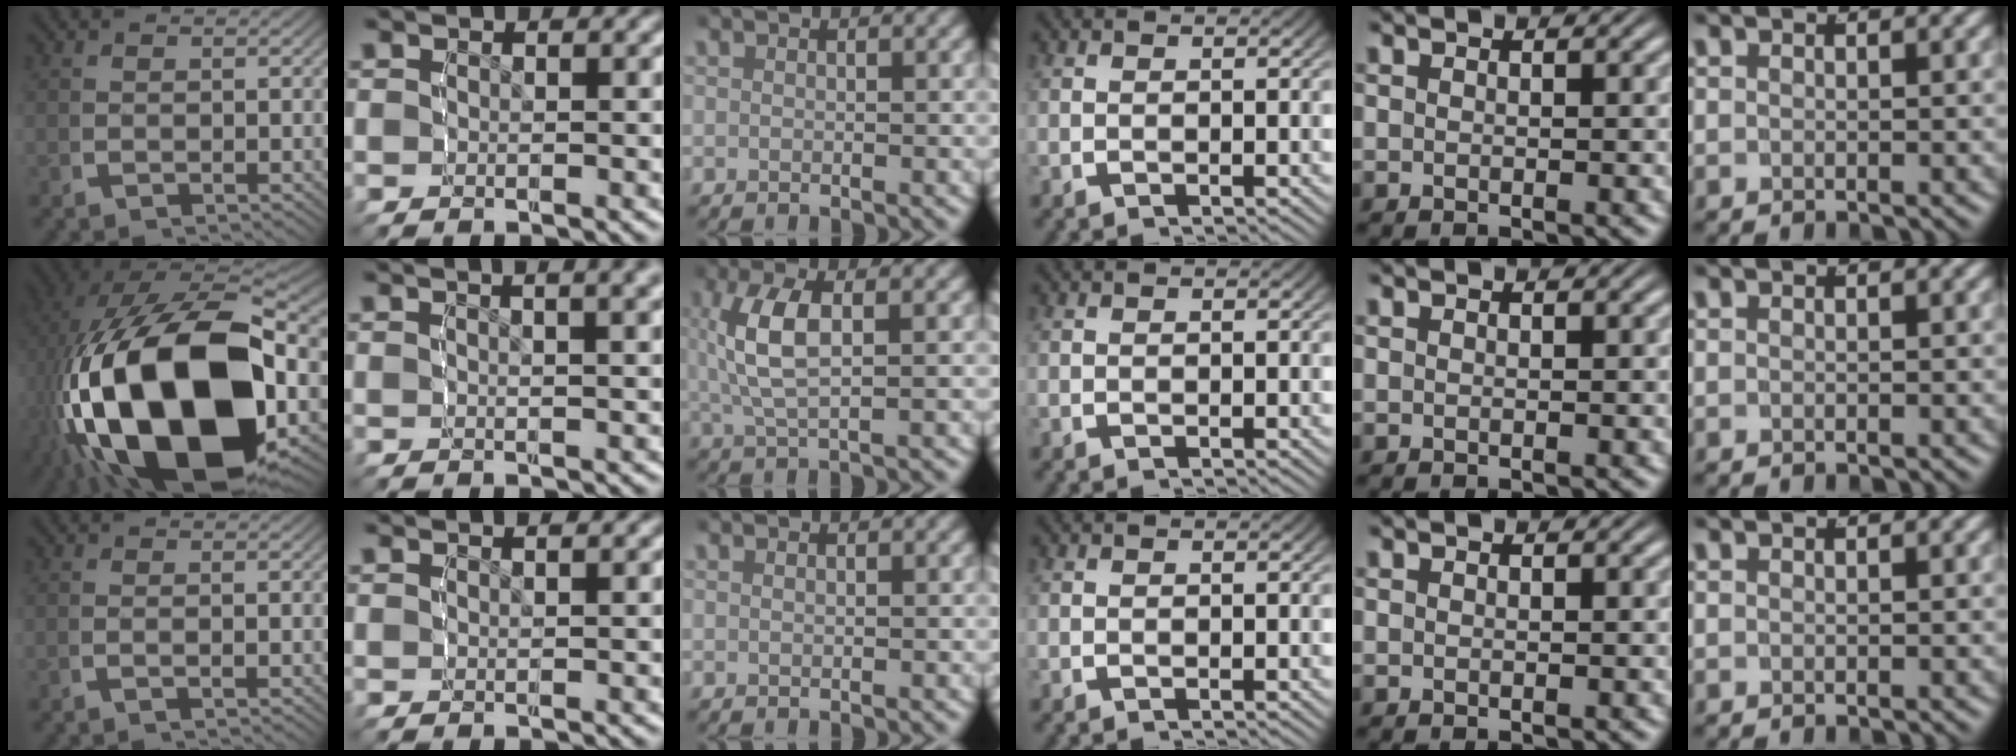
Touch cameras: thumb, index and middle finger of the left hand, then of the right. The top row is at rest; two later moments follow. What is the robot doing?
{"motion": "lift_and_place", "object": "tape"}